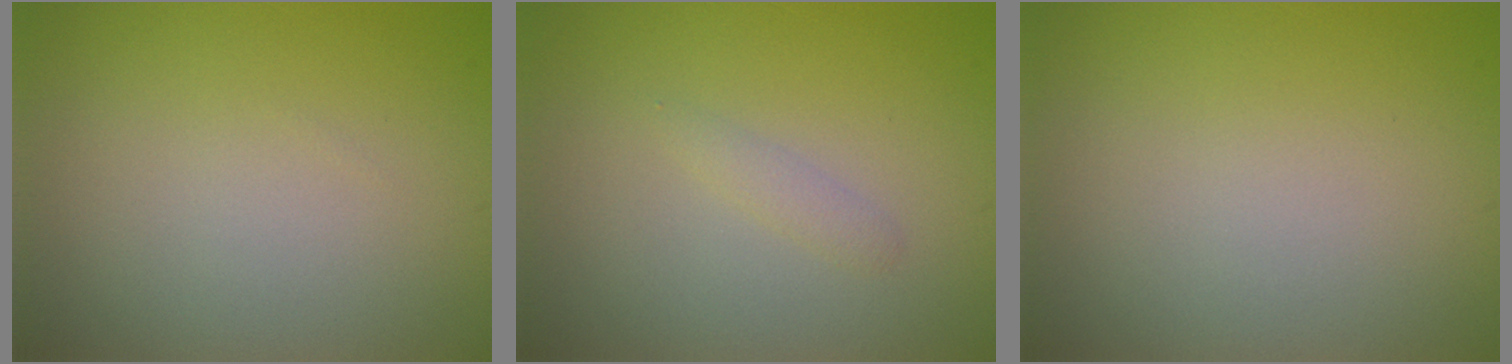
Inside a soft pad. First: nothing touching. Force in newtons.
{"total": 0.9, "press": 0.9, "slide": 0.0}
{"total": 0.0}